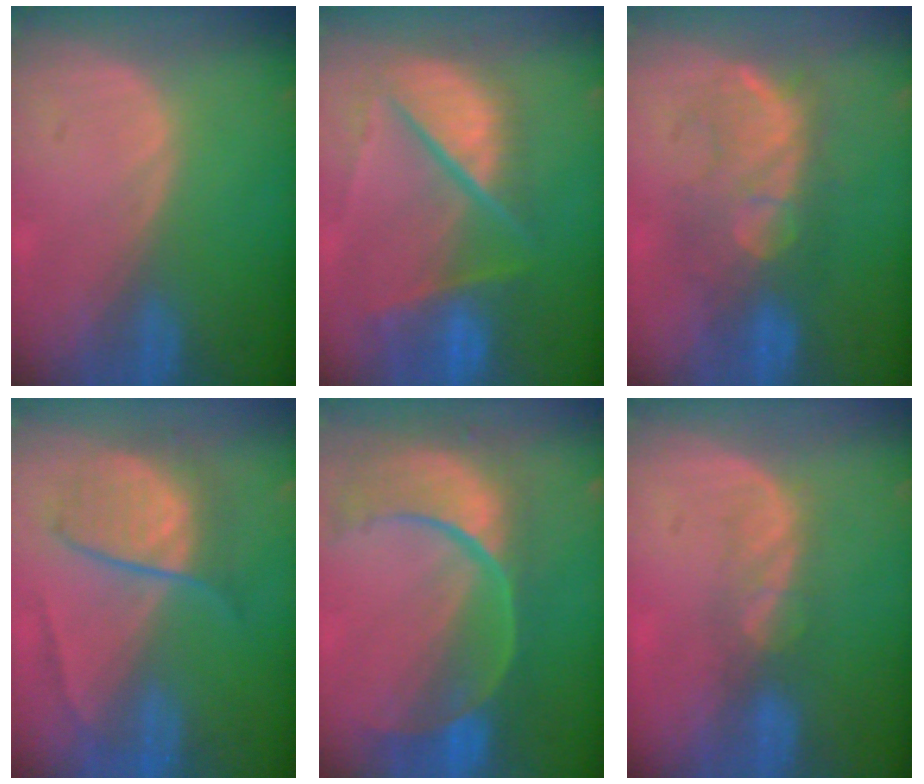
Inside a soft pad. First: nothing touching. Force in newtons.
{"total": 10.7, "press": 8.9, "slide": 5.9}
{"total": 8.3, "press": 8.3, "slide": 0.1}
{"total": 6.7, "press": 6.7, "slide": 0.1}
{"total": 12.3, "press": 9.9, "slide": 7.3}
{"total": 3.7, "press": 3.4, "slide": 1.5}